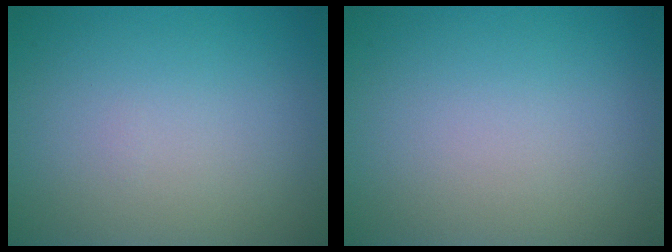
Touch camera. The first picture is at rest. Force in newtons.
{"total": 0.0}